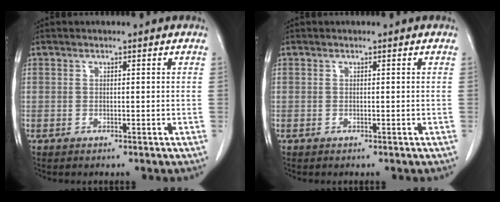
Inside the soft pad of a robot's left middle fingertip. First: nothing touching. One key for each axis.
{"total": 0.0}